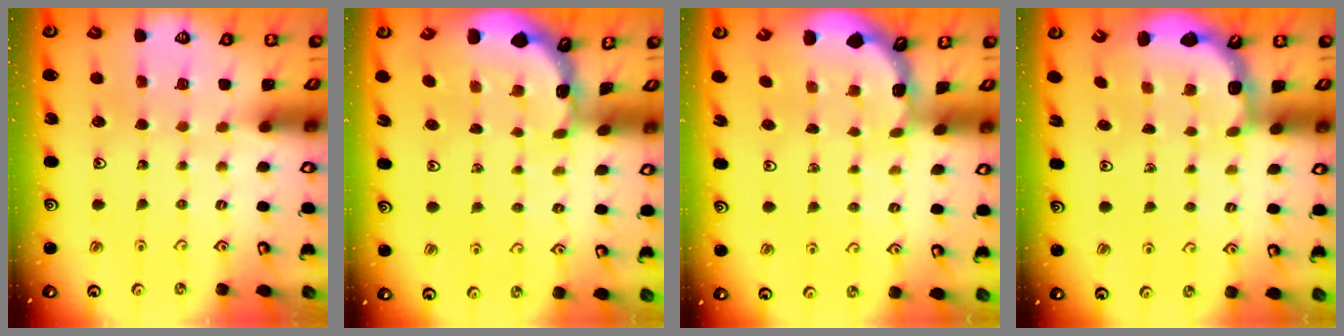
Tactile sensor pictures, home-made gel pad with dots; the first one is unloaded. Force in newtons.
{"total": 1.4, "press": 1.4, "slide": 0.1}
{"total": 1.6, "press": 1.6, "slide": 0.2}
{"total": 3.4, "press": 2.4, "slide": 2.4}